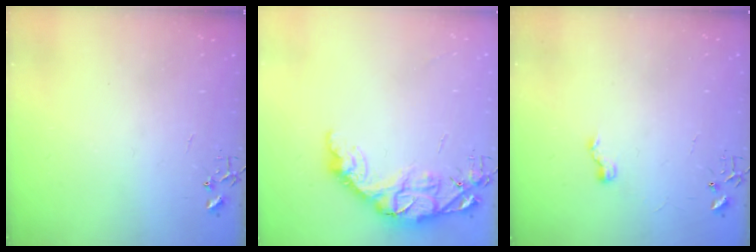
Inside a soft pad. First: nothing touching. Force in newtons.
{"total": 14.4, "press": 14.4, "slide": 1.1}
{"total": 5.4, "press": 5.3, "slide": 0.6}